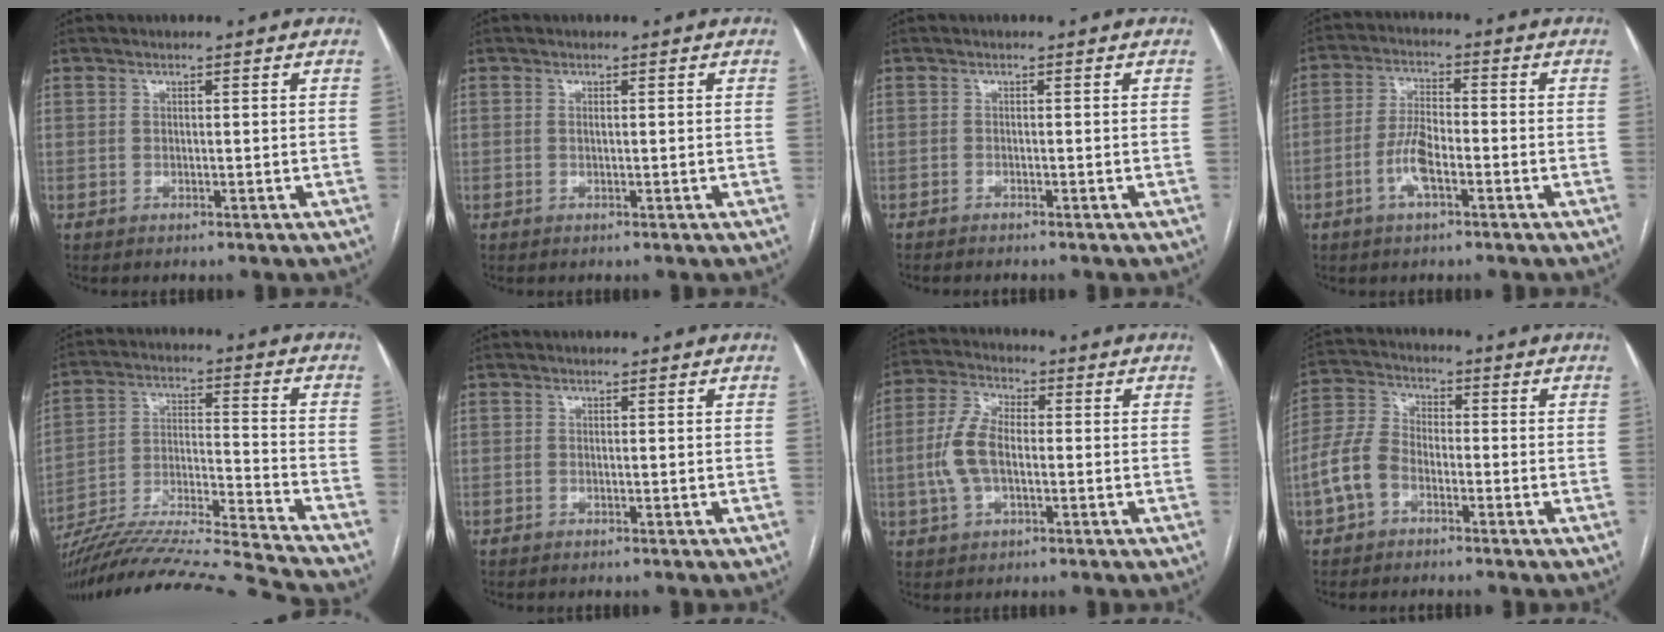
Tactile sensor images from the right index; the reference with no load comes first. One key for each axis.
{"total": 0.6, "fx": 0.1, "fy": 0.2, "fz": 0.5, "tx": -0.013, "ty": -0.001, "tz": 0.003}
{"total": 1.4, "fx": -1.3, "fy": 0.1, "fz": 0.6, "tx": -0.009, "ty": -0.001, "tz": -0.016}
{"total": 6.1, "fx": -2.3, "fy": 2.0, "fz": 5.3, "tx": -0.112, "ty": 0.007, "tz": -0.045}
{"total": 23.5, "fx": -21.9, "fy": -1.9, "fz": 8.5, "tx": -0.152, "ty": -0.027, "tz": -0.349}
{"total": 0.0}
{"total": 8.1, "fx": -0.8, "fy": 4.1, "fz": 6.9, "tx": -0.163, "ty": 0.015, "tz": -0.016}
{"total": 6.7, "fx": -2.9, "fy": 4.3, "fz": 4.2, "tx": -0.114, "ty": 0.016, "tz": -0.067}